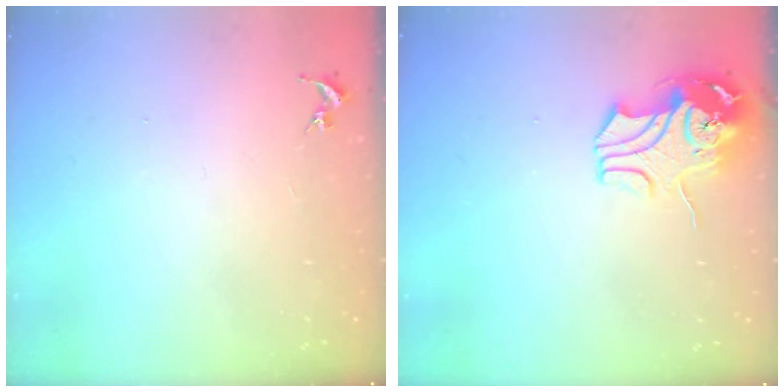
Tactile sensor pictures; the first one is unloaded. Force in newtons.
{"total": 11.5, "press": 11.4, "slide": 1.6}